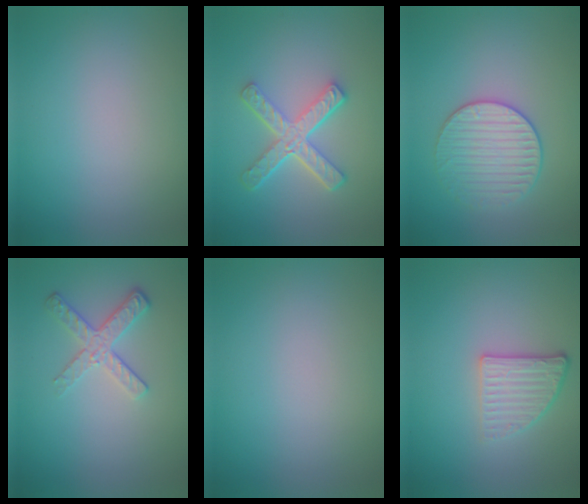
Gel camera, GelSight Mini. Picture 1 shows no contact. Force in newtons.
{"total": 4.8, "press": 3.4, "slide": 3.4}
{"total": 3.1, "press": 3.1, "slide": 0.1}
{"total": 2.6, "press": 2.2, "slide": 1.4}
{"total": 0.0}
{"total": 3.0, "press": 2.3, "slide": 1.8}